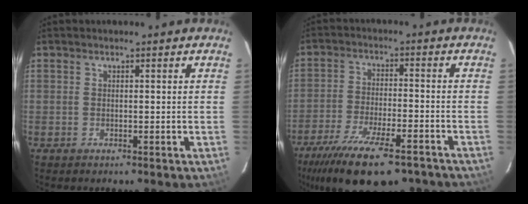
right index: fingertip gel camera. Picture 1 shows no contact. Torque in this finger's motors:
{"motor_torque": [1.43, -0.71, 0.77, 0.19]}